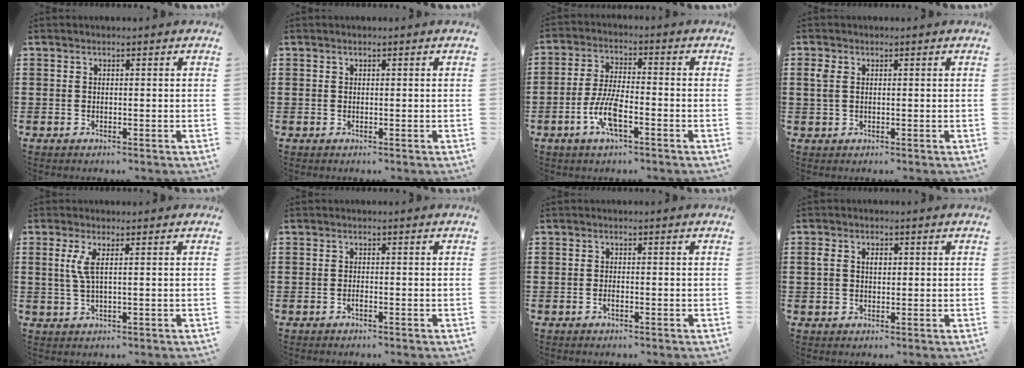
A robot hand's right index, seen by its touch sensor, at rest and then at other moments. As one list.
[{"total": 0.0}, {"total": 6.8, "force": [-2.9, 2.0, 5.8], "torque": [-0.136, -0.010, -0.060]}, {"total": 2.1, "force": [0.5, 1.3, 1.5], "torque": [-0.035, 0.007, 0.008]}, {"total": 3.0, "force": [0.7, 0.4, 2.9], "torque": [-0.068, -0.003, 0.009]}, {"total": 0.7, "force": [-0.5, 0.1, 0.6], "torque": [-0.012, -0.004, -0.008]}, {"total": 0.8, "force": [-0.5, 0.2, 0.7], "torque": [-0.014, -0.005, -0.007]}, {"total": 2.5, "force": [0.5, 1.7, 1.7], "torque": [-0.038, 0.011, 0.007]}]